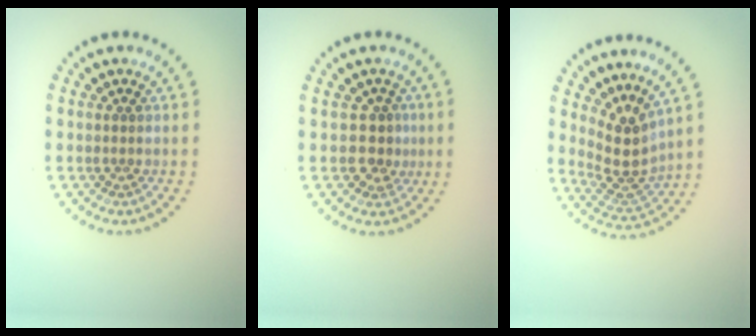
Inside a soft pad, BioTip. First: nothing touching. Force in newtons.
{"total": 2.5, "press": 2.2, "slide": 1.1}
{"total": 3.9, "press": 2.8, "slide": 2.6}